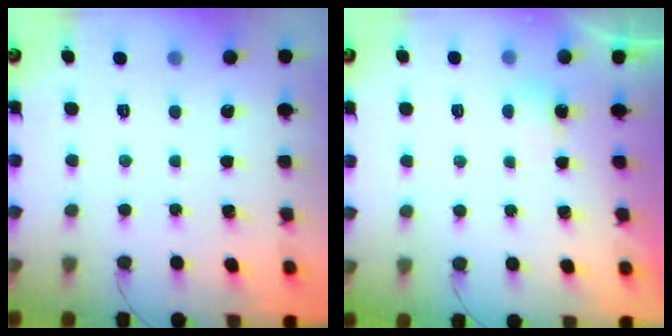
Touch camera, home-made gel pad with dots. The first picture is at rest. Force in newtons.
{"total": 2.3, "press": 2.1, "slide": 0.8}